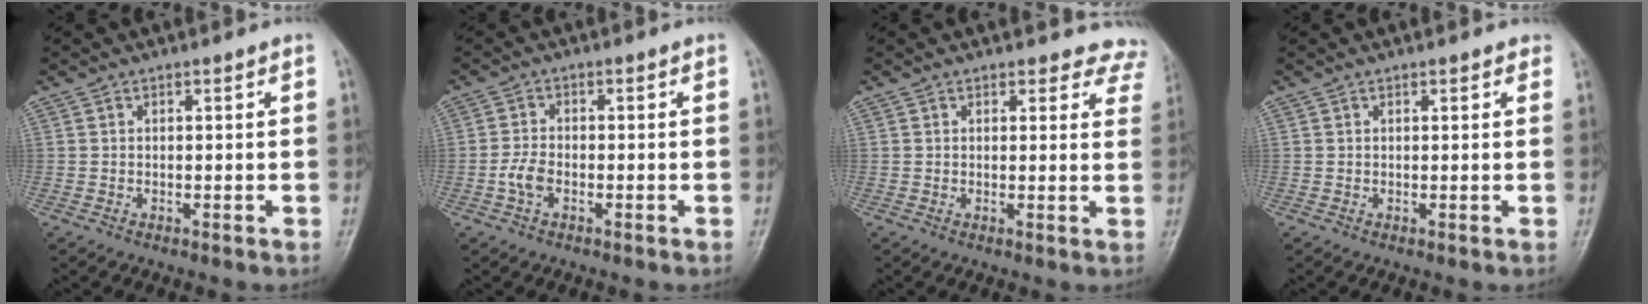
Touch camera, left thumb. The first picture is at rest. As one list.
[{"total": 3.2, "force": [-1.3, 1.8, 2.3], "torque": [-0.046, 0.009, -0.030]}, {"total": 6.9, "force": [6.3, 3.0, 0.1], "torque": [0.057, -0.026, 0.036]}, {"total": 1.1, "force": [0.7, 0.5, 0.6], "torque": [-0.002, -0.002, 0.004]}]